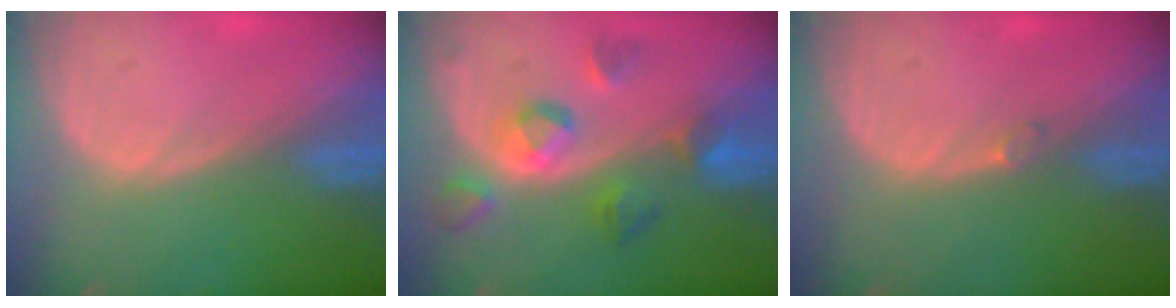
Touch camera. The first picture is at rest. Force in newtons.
{"total": 7.5, "press": 7.1, "slide": 2.6}
{"total": 0.6, "press": 0.6, "slide": 0.1}